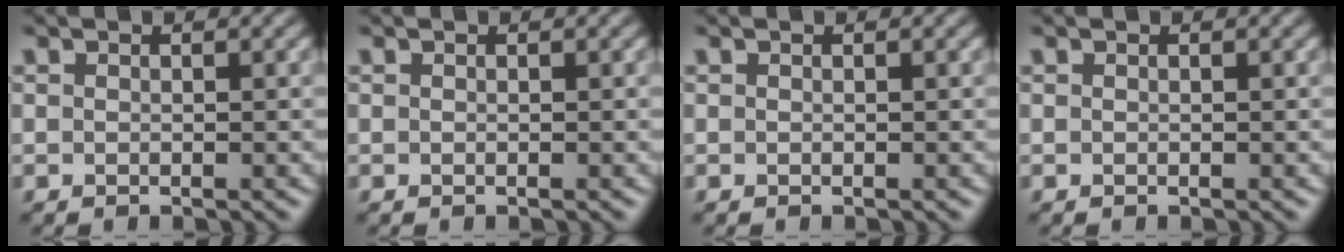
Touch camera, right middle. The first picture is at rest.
{"total": 0.0}
{"total": 0.0}
{"total": 0.0}